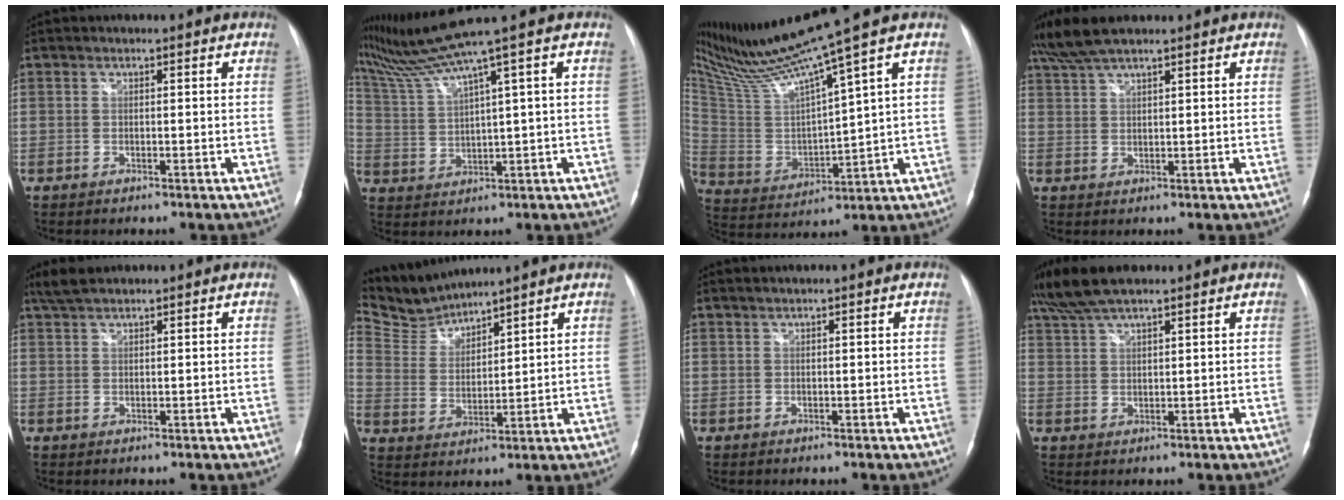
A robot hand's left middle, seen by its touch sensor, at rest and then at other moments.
{"total": 7.6, "force": [5.9, -2.8, 4.0], "torque": [-0.091, 0.006, 0.123]}
{"total": 16.1, "force": [12.7, -2.2, 9.7], "torque": [-0.181, -0.007, 0.242]}
{"total": 6.8, "force": [5.7, 0.9, 3.7], "torque": [-0.082, 0.029, 0.111]}
{"total": 3.3, "force": [2.9, 0.8, 1.5], "torque": [-0.037, 0.015, 0.059]}
{"total": 6.8, "force": [6.8, -0.2, -0.4], "torque": [-0.012, 0.008, 0.154]}
{"total": 0.8, "force": [0.6, -0.2, 0.4], "torque": [-0.010, 0.008, 0.017]}
{"total": 7.8, "force": [6.5, 1.3, 4.2], "torque": [-0.089, 0.031, 0.125]}